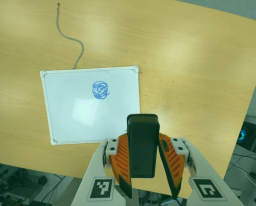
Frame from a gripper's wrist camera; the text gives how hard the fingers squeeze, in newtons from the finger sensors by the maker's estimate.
{"total": 4.7, "left": 3.6, "right": 5.8}